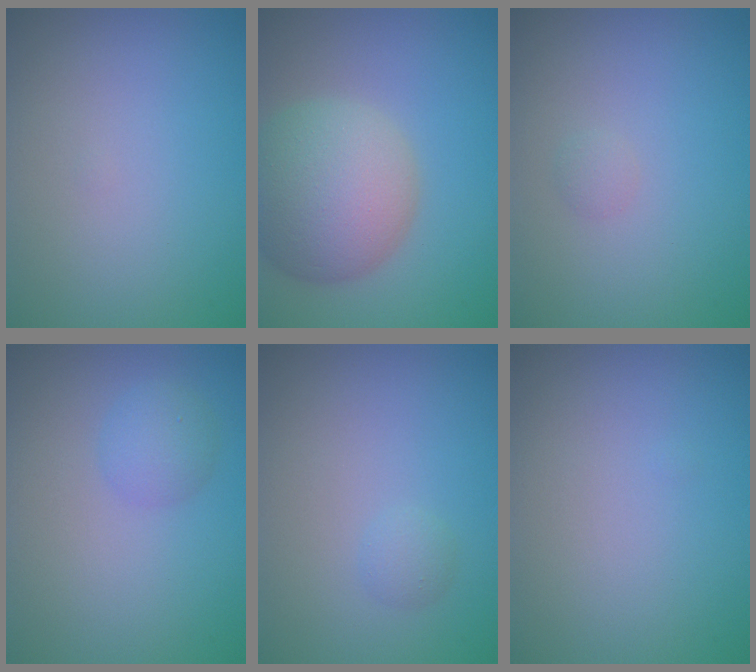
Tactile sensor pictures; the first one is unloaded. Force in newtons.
{"total": 9.0, "press": 9.0, "slide": 0.4}
{"total": 0.6, "press": 0.6, "slide": 0.1}
{"total": 2.0, "press": 2.0, "slide": 0.1}
{"total": 0.9, "press": 0.9, "slide": 0.0}
{"total": 0.0}